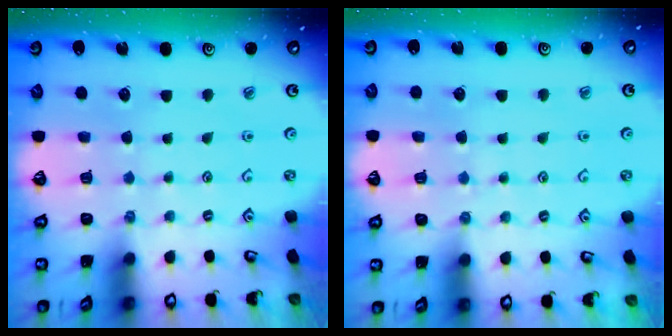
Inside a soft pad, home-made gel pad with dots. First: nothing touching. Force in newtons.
{"total": 3.7, "press": 3.7, "slide": 0.5}